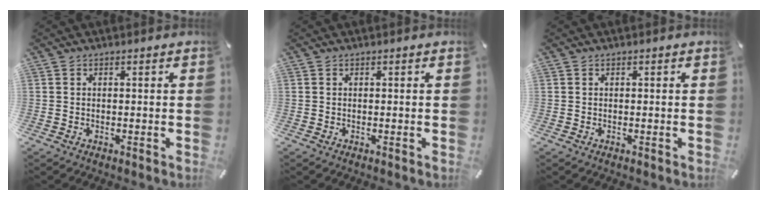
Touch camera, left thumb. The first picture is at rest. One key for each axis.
{"total": 0.0}
{"total": 0.0}